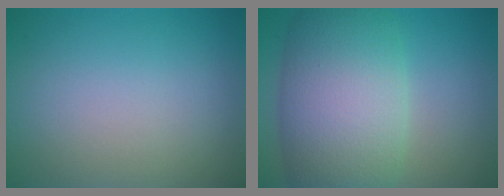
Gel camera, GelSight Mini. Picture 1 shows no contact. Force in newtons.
{"total": 11.0, "press": 11.0, "slide": 0.4}